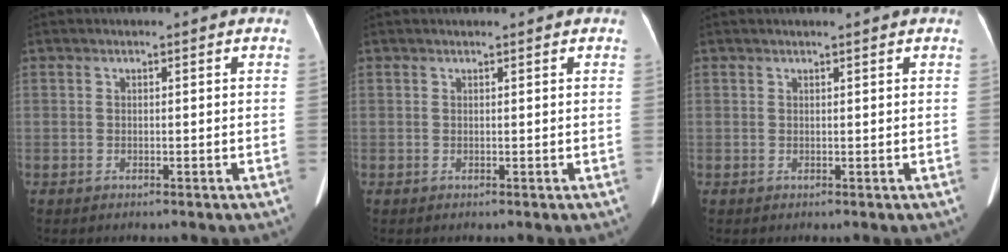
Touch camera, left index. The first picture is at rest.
{"total": 1.3, "force": [1.2, 0.0, 0.4], "torque": [-0.007, 0.014, 0.017]}
{"total": 1.4, "force": [1.2, -0.2, 0.7], "torque": [-0.008, 0.011, 0.021]}